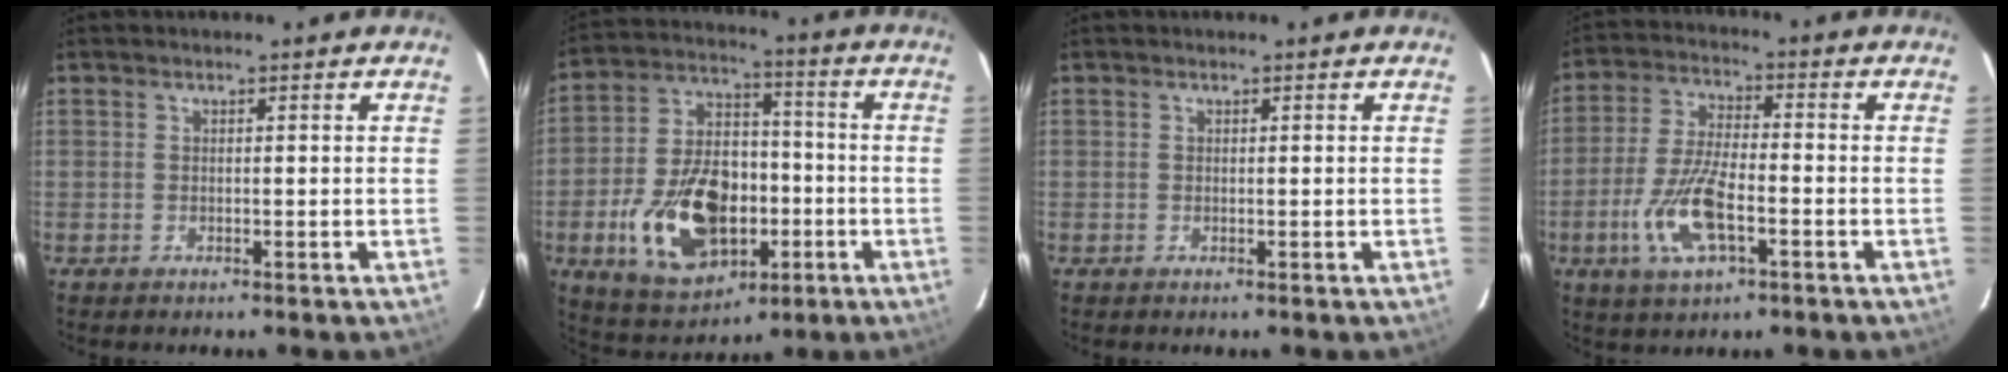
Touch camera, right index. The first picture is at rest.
{"total": 19.4, "force": [-5.8, 12.1, 14.0], "torque": [-0.298, 0.012, -0.080]}
{"total": 0.0}
{"total": 11.6, "force": [-4.3, 4.0, 10.0], "torque": [-0.212, -0.006, -0.083]}